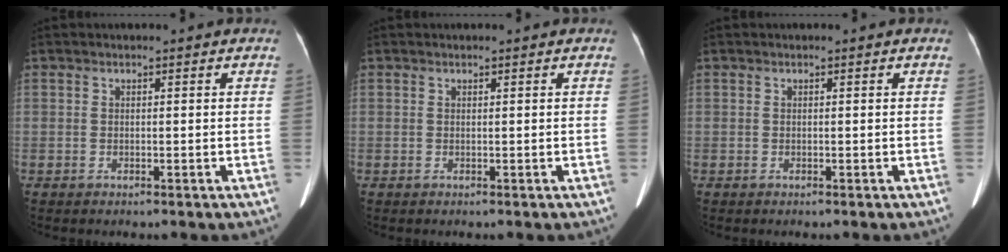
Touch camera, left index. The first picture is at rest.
{"total": 0.0}
{"total": 0.0}